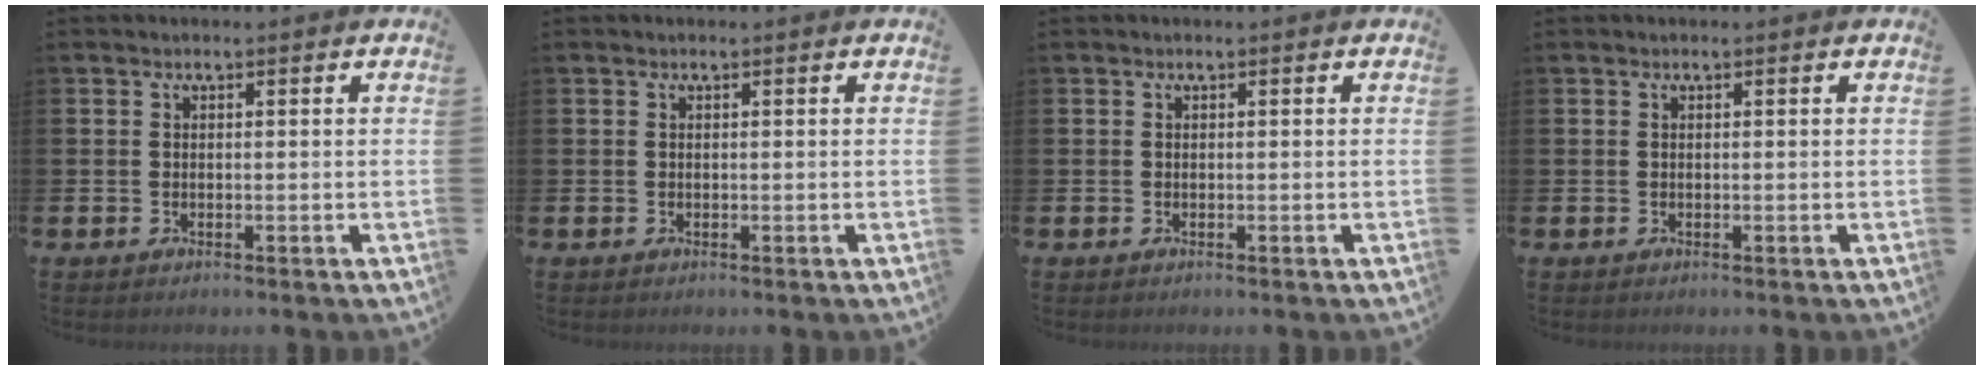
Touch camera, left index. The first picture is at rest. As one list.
[{"total": 0.0}, {"total": 0.0}, {"total": 0.0}]